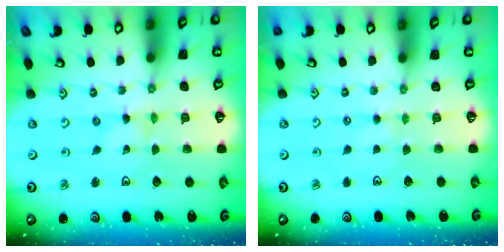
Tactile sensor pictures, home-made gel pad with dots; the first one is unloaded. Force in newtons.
{"total": 1.9, "press": 1.9, "slide": 0.4}